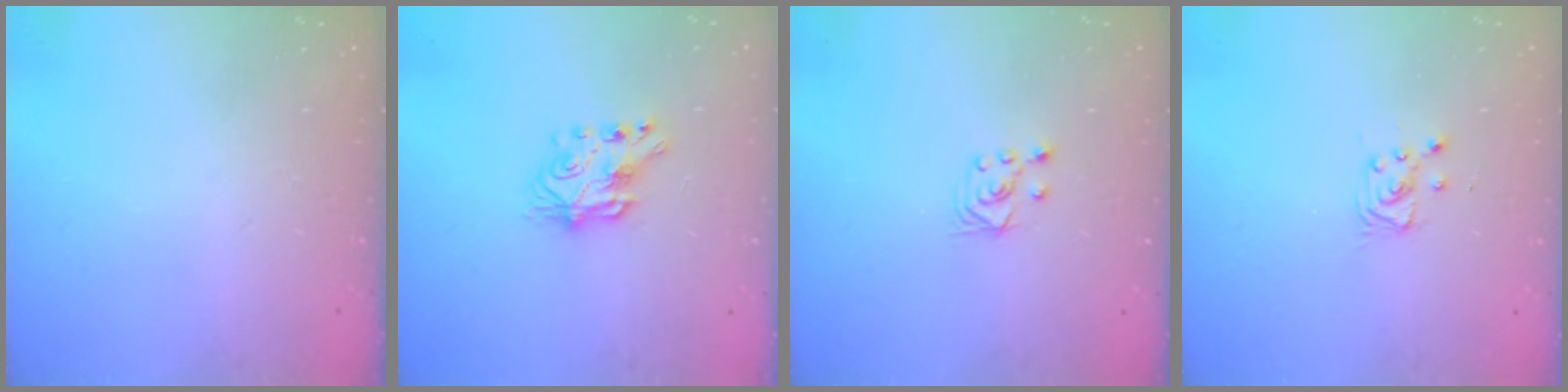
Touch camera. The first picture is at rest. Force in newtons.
{"total": 7.4, "press": 7.3, "slide": 0.8}
{"total": 2.6, "press": 2.5, "slide": 1.0}
{"total": 2.9, "press": 2.9, "slide": 0.4}